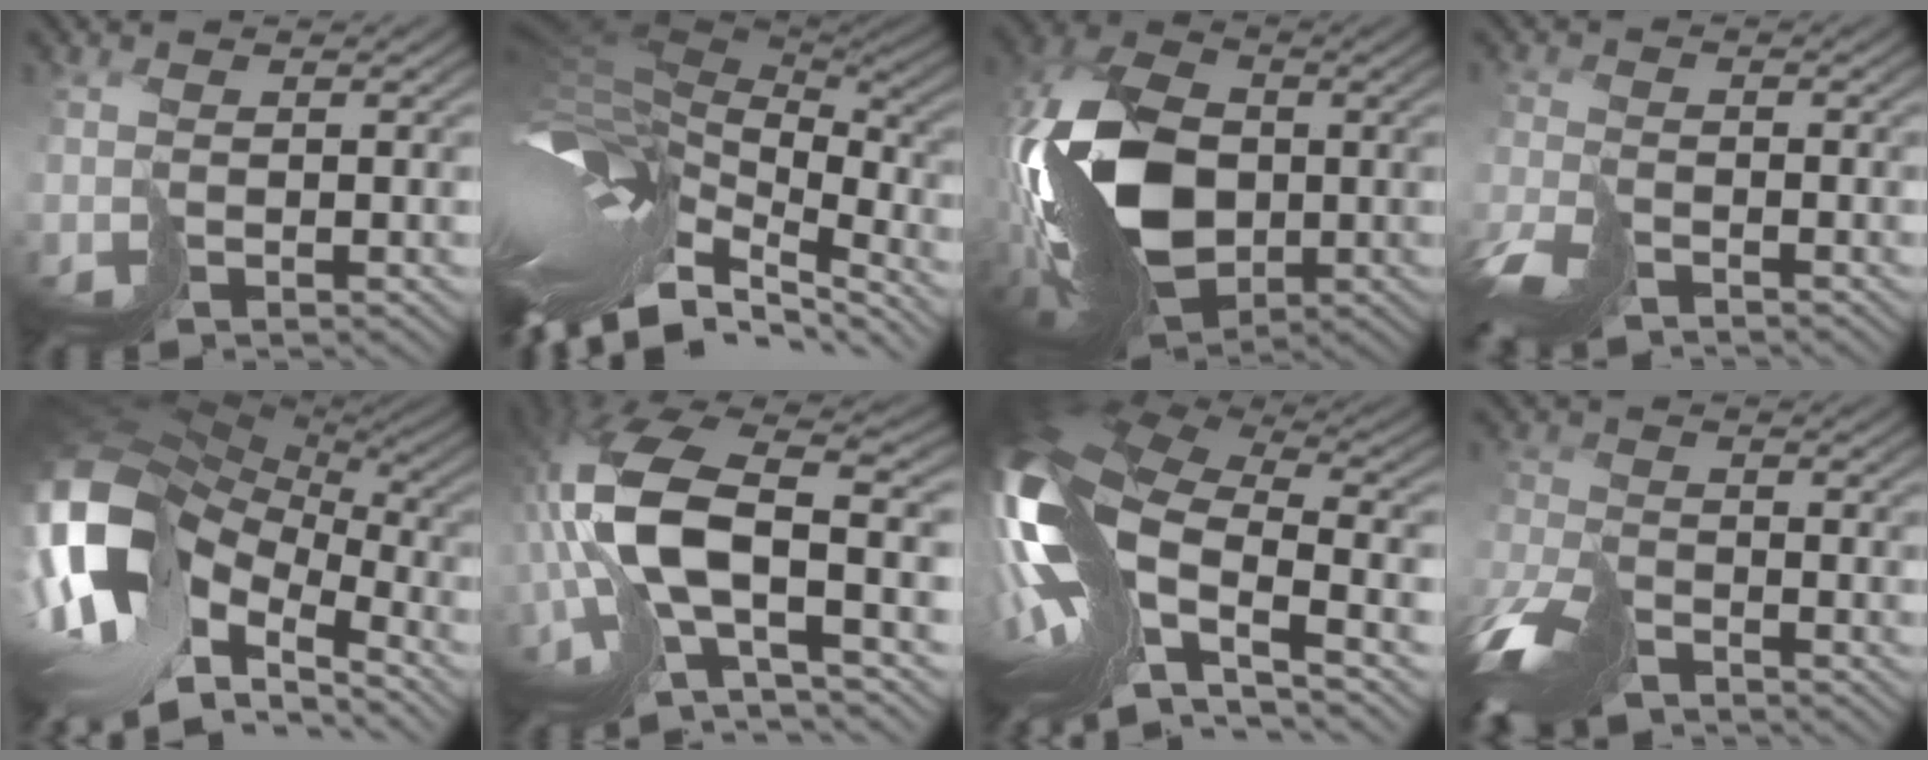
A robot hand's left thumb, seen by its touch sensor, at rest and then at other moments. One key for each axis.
{"total": 14.7, "fx": -5.9, "fy": 8.1, "fz": 10.8, "tx": -0.236, "ty": -0.004, "tz": -0.091}
{"total": 15.9, "fx": -2.5, "fy": 10.2, "fz": 11.9, "tx": -0.260, "ty": -0.002, "tz": -0.056}
{"total": 5.6, "fx": -4.8, "fy": 2.1, "fz": 2.1, "tx": -0.052, "ty": -0.017, "tz": -0.102}
{"total": 17.3, "fx": -5.3, "fy": 11.4, "fz": 11.9, "tx": -0.271, "ty": -0.034, "tz": -0.067}
{"total": 15.4, "fx": -1.6, "fy": 7.4, "fz": 13.4, "tx": -0.302, "ty": -0.008, "tz": -0.021}
{"total": 19.5, "fx": -4.0, "fy": 10.3, "fz": 16.1, "tx": -0.357, "ty": -0.028, "tz": -0.045}
{"total": 9.2, "fx": -7.3, "fy": 3.6, "fz": 4.3, "tx": -0.105, "ty": -0.021, "tz": -0.150}